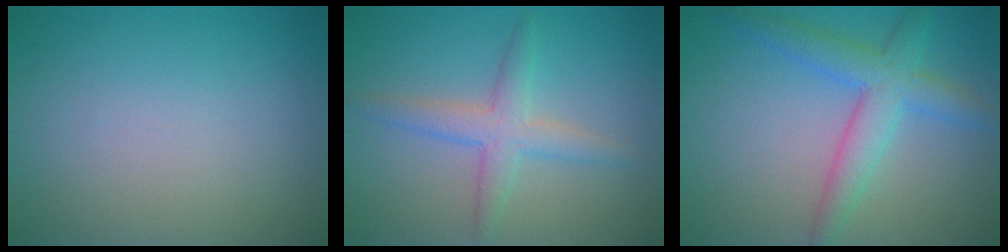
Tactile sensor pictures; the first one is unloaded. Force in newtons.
{"total": 3.2, "press": 3.2, "slide": 0.2}
{"total": 4.5, "press": 4.5, "slide": 0.1}